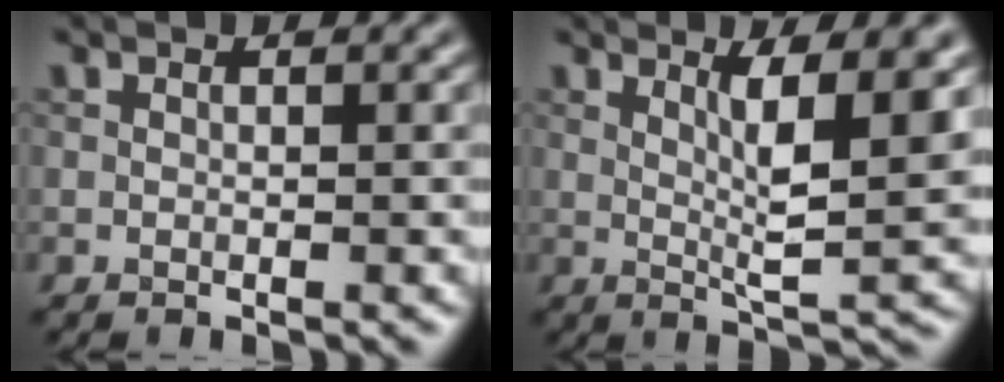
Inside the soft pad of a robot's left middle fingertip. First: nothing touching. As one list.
[{"total": 5.5, "force": [1.5, 0.9, 5.1], "torque": [-0.089, -0.008, 0.029]}]